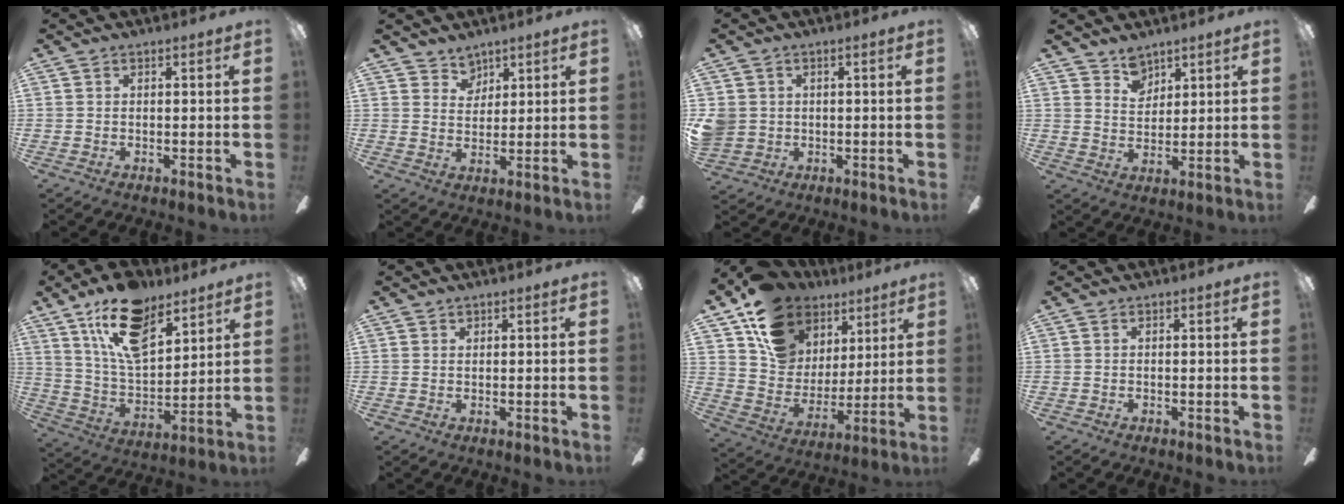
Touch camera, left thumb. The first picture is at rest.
{"total": 4.8, "force": [3.9, 2.8, 0.0], "torque": [0.000, -0.018, 0.070]}
{"total": 4.3, "force": [0.5, 4.1, 1.0], "torque": [-0.042, 0.006, 0.011]}
{"total": 5.9, "force": [4.7, 3.3, 0.9], "torque": [-0.010, -0.022, 0.087]}
{"total": 18.3, "force": [11.8, 8.9, 10.6], "torque": [-0.183, -0.048, 0.212]}
{"total": 0.7, "force": [0.6, 0.3, 0.0], "torque": [-0.002, 0.000, 0.012]}
{"total": 16.4, "force": [10.4, 11.4, 5.5], "torque": [-0.113, -0.060, 0.198]}
{"total": 0.0}